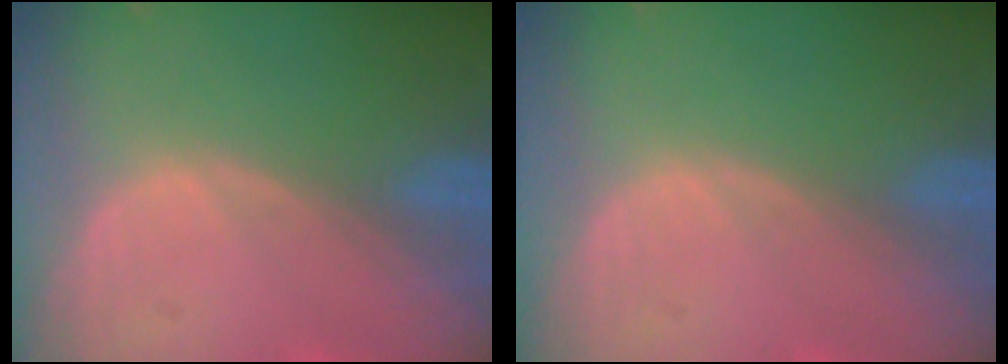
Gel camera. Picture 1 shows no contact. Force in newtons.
{"total": 0.0}